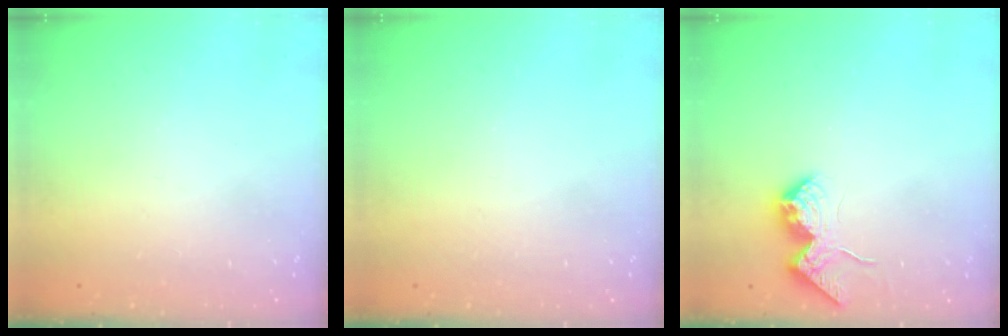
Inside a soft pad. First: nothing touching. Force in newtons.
{"total": 0.0}
{"total": 16.7, "press": 16.7, "slide": 0.5}